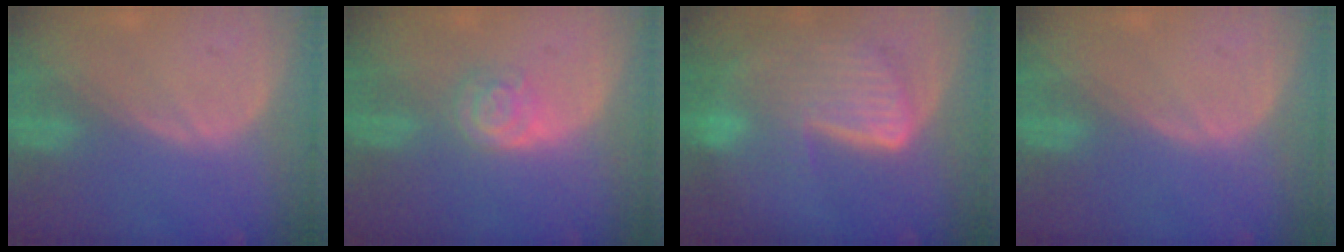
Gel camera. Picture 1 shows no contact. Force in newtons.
{"total": 4.1, "press": 3.8, "slide": 1.6}
{"total": 9.3, "press": 8.1, "slide": 4.6}
{"total": 0.0}